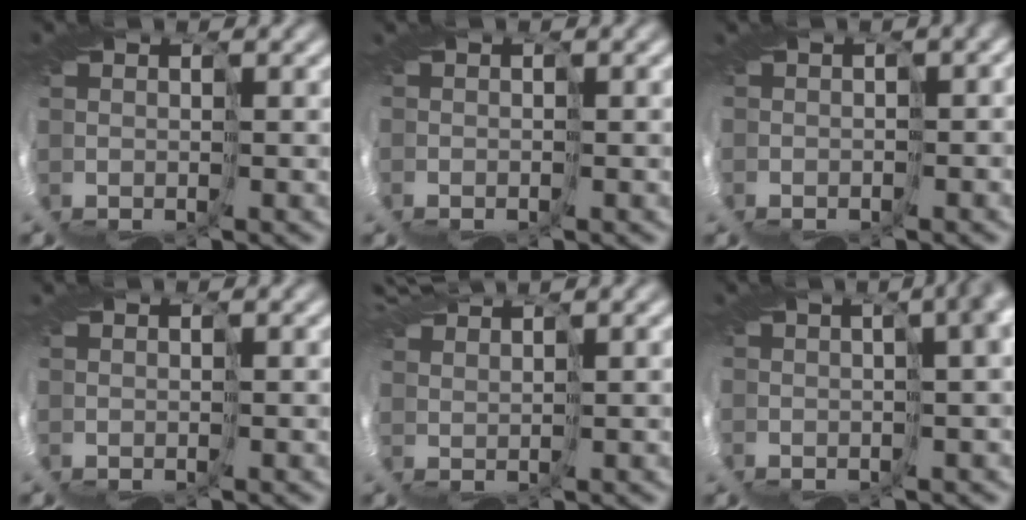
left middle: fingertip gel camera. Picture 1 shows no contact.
{"total": 1.5, "force": [-1.4, 0.5, 0.3], "torque": [-0.002, 0.001, -0.023]}
{"total": 2.9, "force": [-2.3, 1.1, 1.3], "torque": [-0.015, 0.003, -0.030]}
{"total": 1.4, "force": [0.6, -0.9, -0.9], "torque": [0.024, 0.002, 0.012]}
{"total": 3.7, "force": [3.6, -1.0, -0.6], "torque": [-0.004, 0.011, 0.055]}
{"total": 10.7, "force": [0.1, 4.6, 9.7], "torque": [-0.098, 0.017, -0.002]}